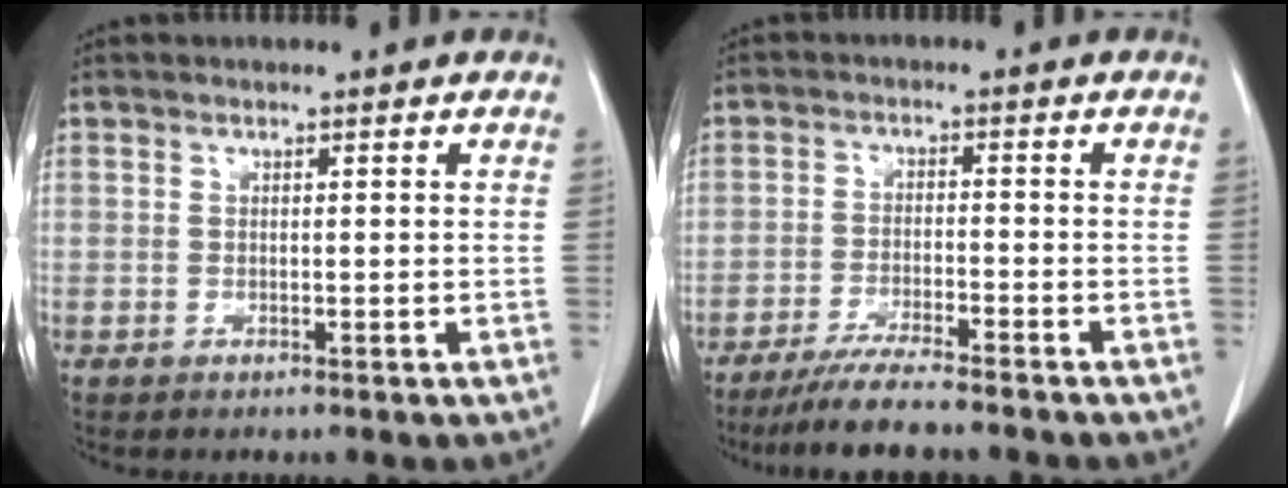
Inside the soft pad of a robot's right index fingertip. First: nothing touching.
{"total": 8.1, "force": [-6.9, -0.1, 4.2], "torque": [-0.067, -0.023, -0.117]}